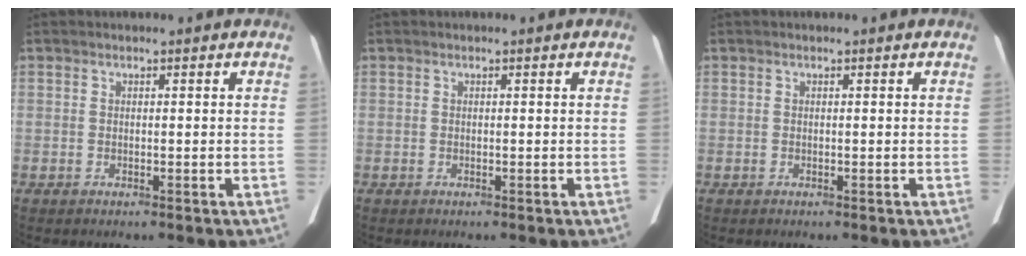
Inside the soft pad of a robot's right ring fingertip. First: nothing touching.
{"total": 0.0}
{"total": 0.0}